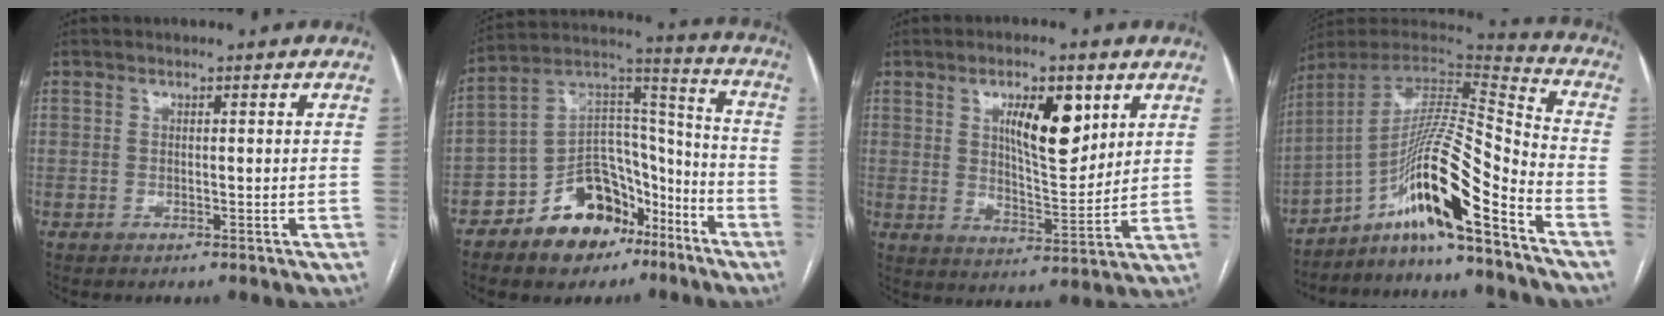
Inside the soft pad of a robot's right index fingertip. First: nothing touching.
{"total": 16.1, "force": [-9.6, 9.6, 8.6], "torque": [-0.135, 0.054, -0.152]}
{"total": 10.2, "force": [4.3, 3.3, 8.6], "torque": [-0.141, 0.000, 0.077]}
{"total": 16.7, "force": [-10.2, 0.1, 13.2], "torque": [-0.239, 0.013, -0.178]}